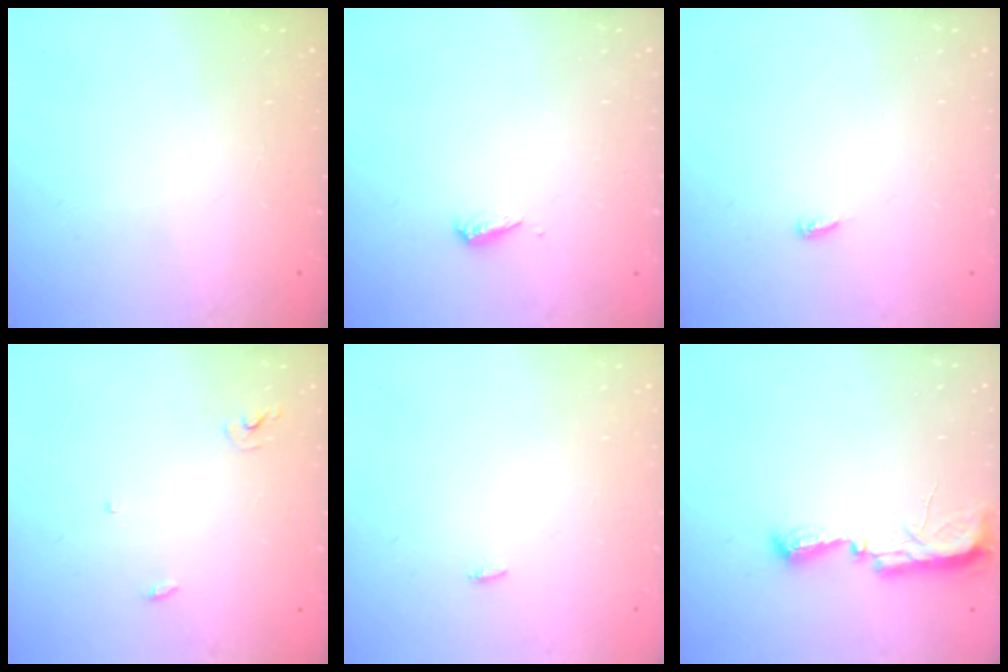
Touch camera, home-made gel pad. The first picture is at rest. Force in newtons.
{"total": 3.1, "press": 3.1, "slide": 0.3}
{"total": 3.9, "press": 3.9, "slide": 0.3}
{"total": 2.9, "press": 2.9, "slide": 0.2}
{"total": 3.3, "press": 1.6, "slide": 2.9}
{"total": 9.8, "press": 8.9, "slide": 4.2}